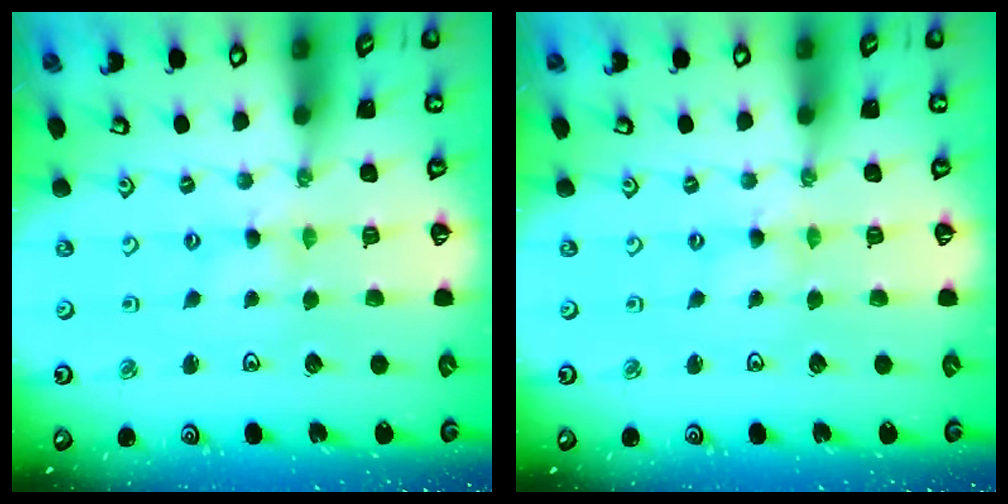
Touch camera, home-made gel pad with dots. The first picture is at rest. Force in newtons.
{"total": 0.0}